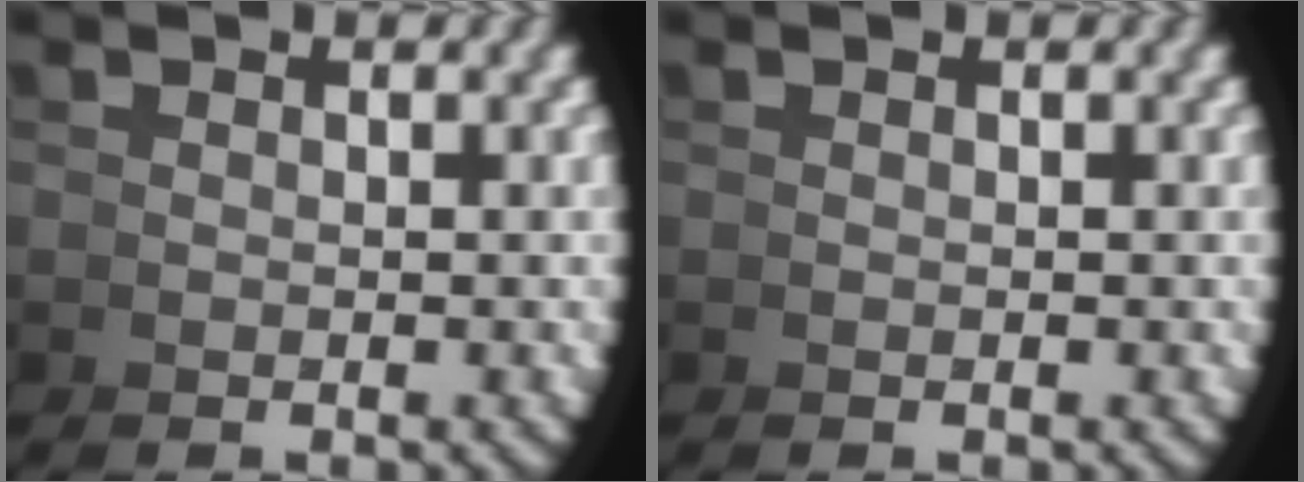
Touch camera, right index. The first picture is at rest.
{"total": 0.0}